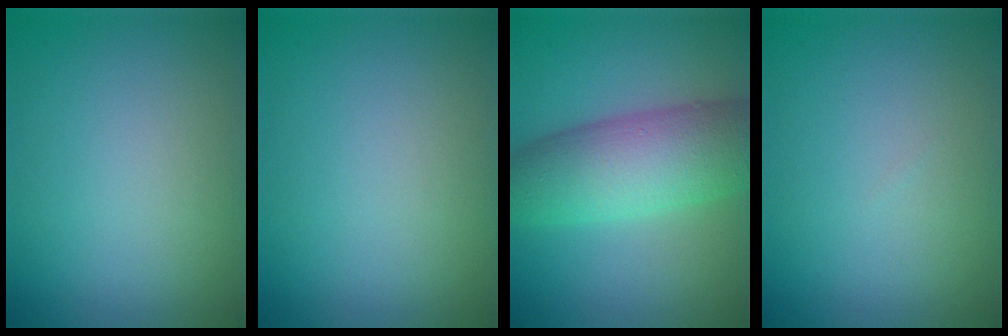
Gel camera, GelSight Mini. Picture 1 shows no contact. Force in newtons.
{"total": 0.0}
{"total": 8.1, "press": 8.1, "slide": 0.1}
{"total": 0.0}